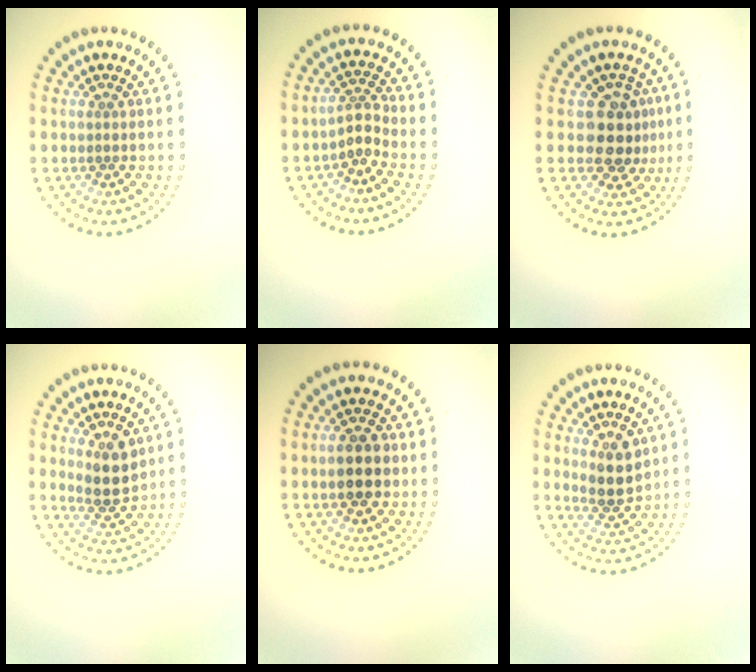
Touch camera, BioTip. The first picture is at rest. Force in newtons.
{"total": 2.0, "press": 1.4, "slide": 1.5}
{"total": 3.7, "press": 3.2, "slide": 1.7}
{"total": 3.6, "press": 3.3, "slide": 1.4}
{"total": 3.7, "press": 3.7, "slide": 0.2}
{"total": 3.6, "press": 3.3, "slide": 1.3}